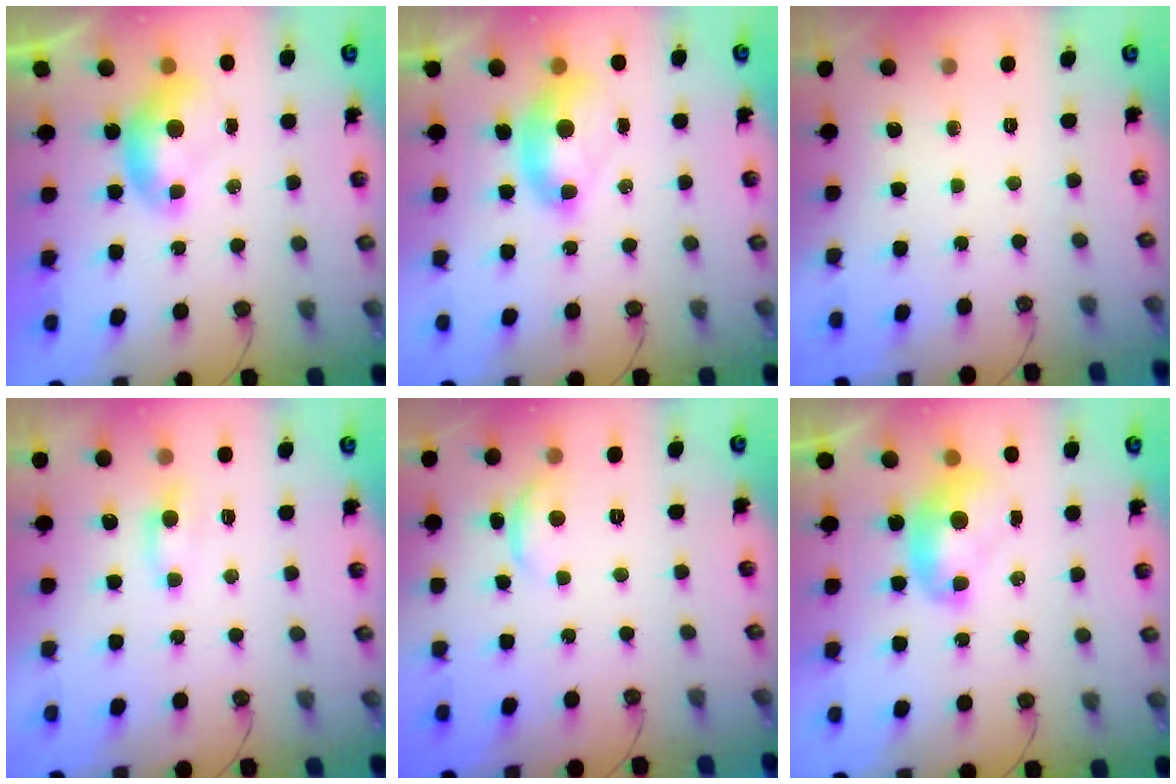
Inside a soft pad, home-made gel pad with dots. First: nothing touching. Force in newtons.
{"total": 2.6, "press": 2.6, "slide": 0.6}
{"total": 0.0}
{"total": 0.0}
{"total": 1.2, "press": 1.1, "slide": 0.6}
{"total": 1.7, "press": 1.7, "slide": 0.2}